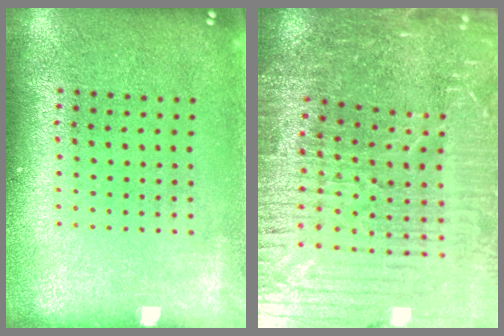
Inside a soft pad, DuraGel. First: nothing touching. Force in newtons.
{"total": 5.4, "press": 5.0, "slide": 2.1}